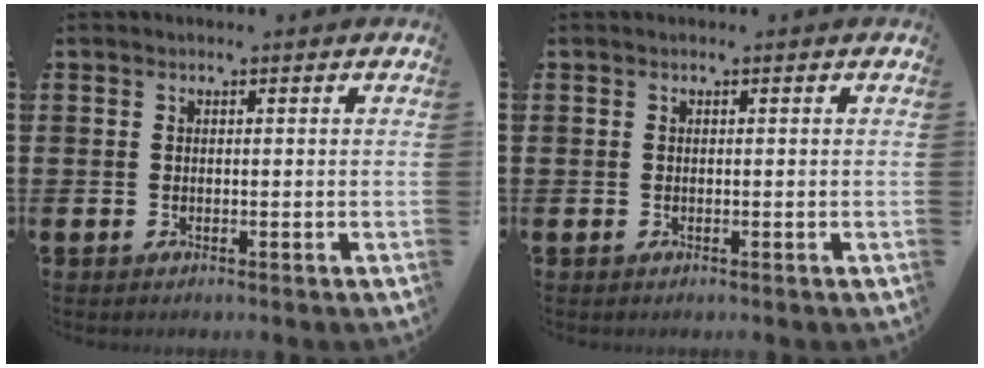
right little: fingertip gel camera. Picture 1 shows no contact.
{"total": 0.0}